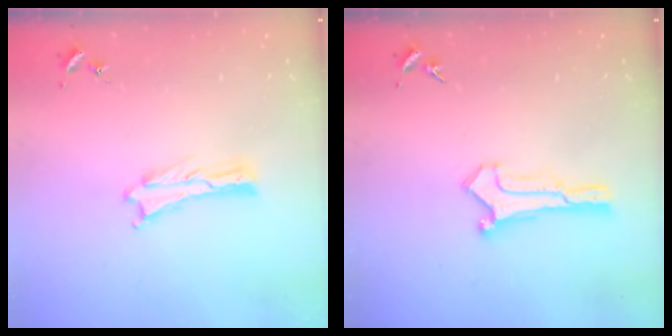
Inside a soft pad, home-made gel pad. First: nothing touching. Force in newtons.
{"total": 0.6, "press": 0.6, "slide": 0.0}